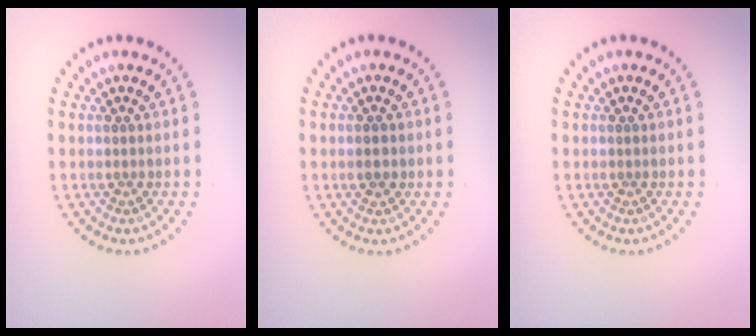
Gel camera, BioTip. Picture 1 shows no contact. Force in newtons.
{"total": 1.8, "press": 1.8, "slide": 0.1}
{"total": 0.0}